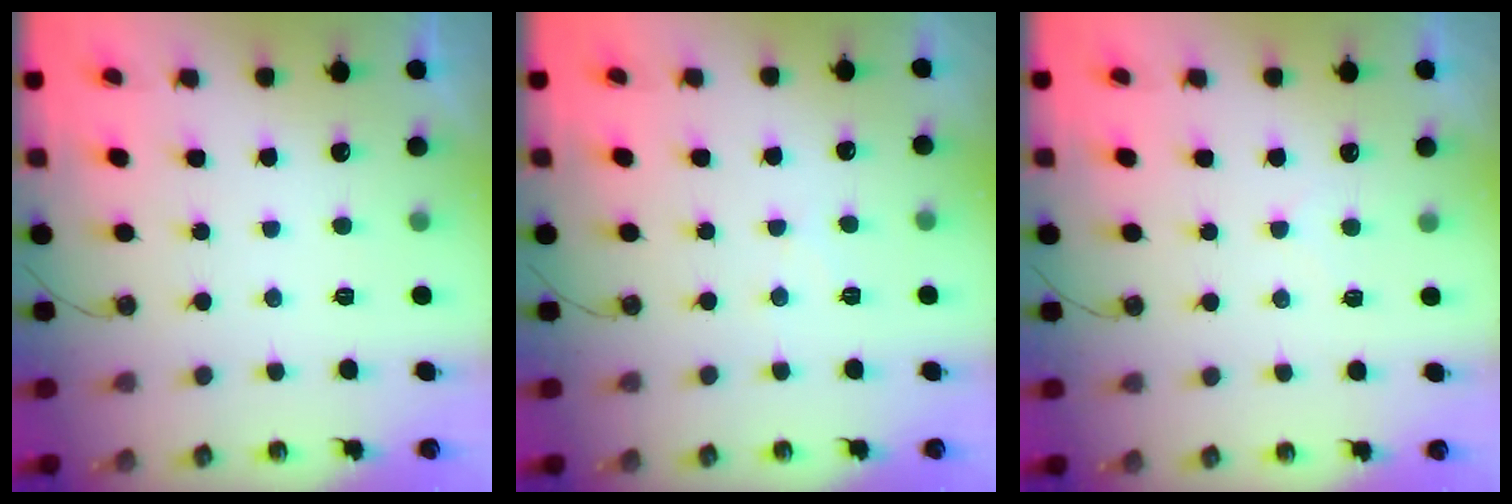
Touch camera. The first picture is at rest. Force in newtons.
{"total": 3.7, "press": 3.7, "slide": 0.6}
{"total": 4.6, "press": 4.6, "slide": 0.4}